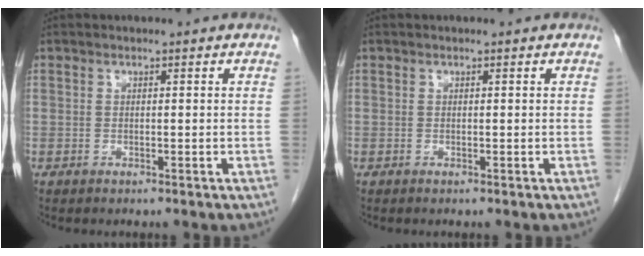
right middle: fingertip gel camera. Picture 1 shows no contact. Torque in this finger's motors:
{"motor_torque": [-0.10, 0.14, 0.00, -0.01]}